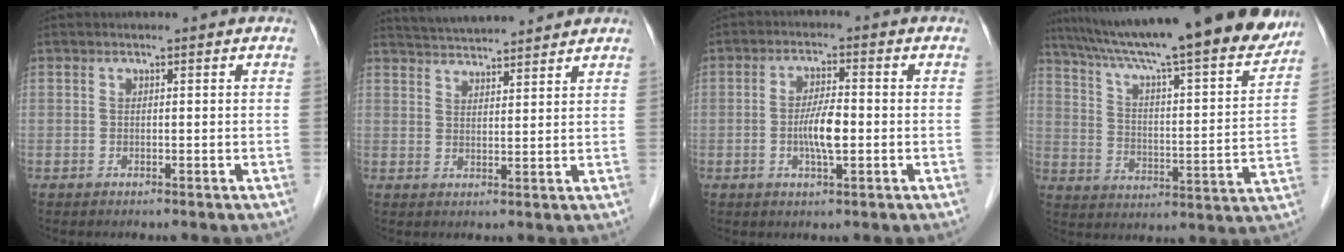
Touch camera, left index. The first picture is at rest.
{"total": 9.4, "force": [8.9, 0.7, 2.9], "torque": [-0.054, 0.030, 0.135]}
{"total": 5.2, "force": [-1.0, 1.0, 5.0], "torque": [-0.100, 0.000, -0.018]}
{"total": 26.2, "force": [22.8, 2.0, 12.8], "torque": [-0.210, -0.030, 0.317]}